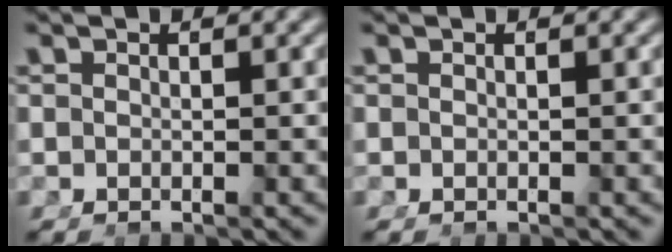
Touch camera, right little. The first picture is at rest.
{"total": 0.0}